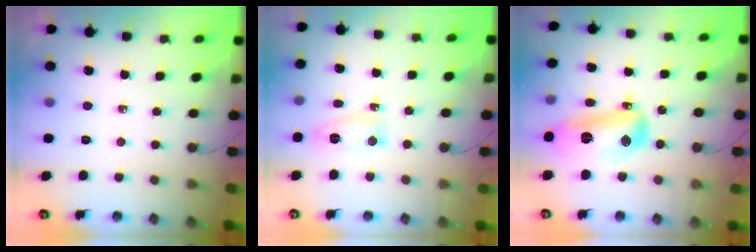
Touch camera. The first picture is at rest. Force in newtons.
{"total": 5.5, "press": 5.4, "slide": 0.8}
{"total": 15.2, "press": 15.1, "slide": 2.0}